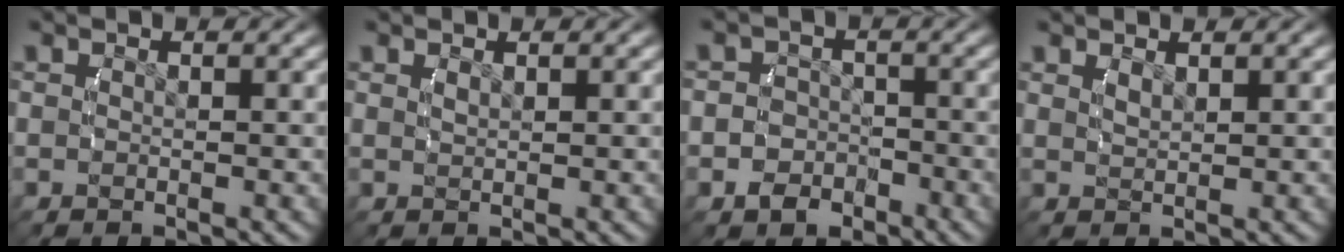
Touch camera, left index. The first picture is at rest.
{"total": 1.0, "force": [0.5, -0.8, 0.1], "torque": [-0.005, -0.007, 0.017]}
{"total": 4.8, "force": [-2.2, 4.2, 0.7], "torque": [-0.020, -0.010, -0.041]}
{"total": 1.2, "force": [0.9, -0.8, 0.3], "torque": [0.000, -0.006, 0.024]}